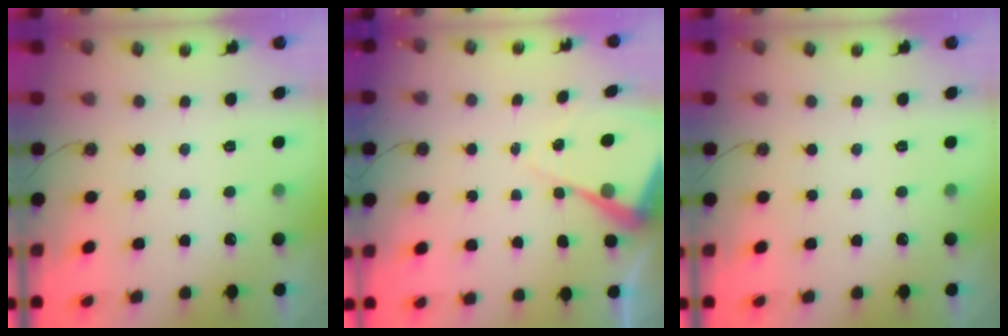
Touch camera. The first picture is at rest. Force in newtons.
{"total": 7.8, "press": 7.8, "slide": 0.5}
{"total": 0.0}